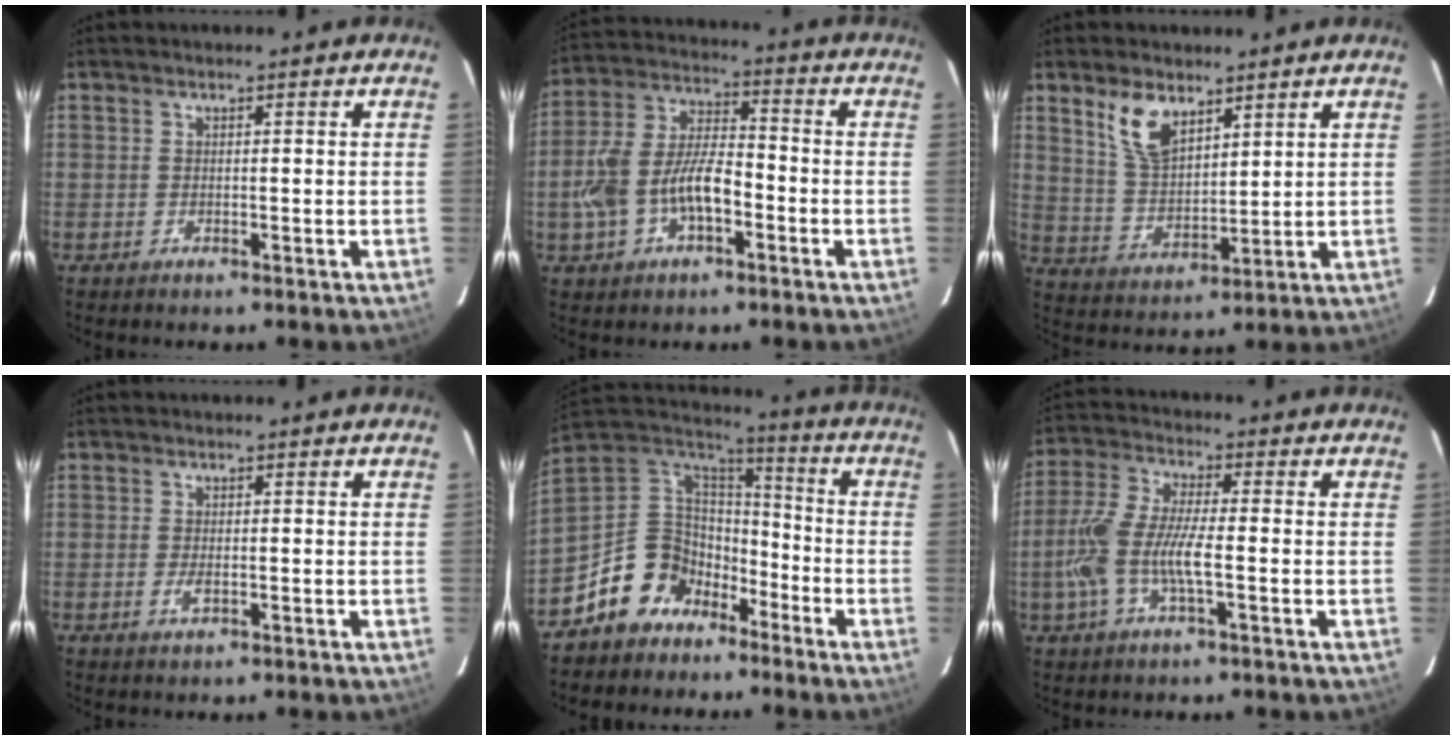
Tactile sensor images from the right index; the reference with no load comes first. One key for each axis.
{"total": 12.5, "fx": -4.0, "fy": 6.3, "fz": 10.1, "tx": -0.216, "ty": 0.013, "tz": -0.069}
{"total": 8.9, "fx": 5.7, "fy": 4.3, "fz": 5.3, "tx": -0.099, "ty": 0.007, "tz": 0.119}
{"total": 1.9, "fx": -0.6, "fy": 0.8, "fz": 1.6, "tx": -0.033, "ty": -0.003, "tz": -0.011}
{"total": 14.7, "fx": -9.3, "fy": 10.3, "fz": 5.0, "tx": -0.128, "ty": 0.031, "tz": -0.158}
{"total": 11.1, "fx": -2.7, "fy": 2.7, "fz": 10.4, "tx": -0.227, "ty": -0.001, "tz": -0.053}